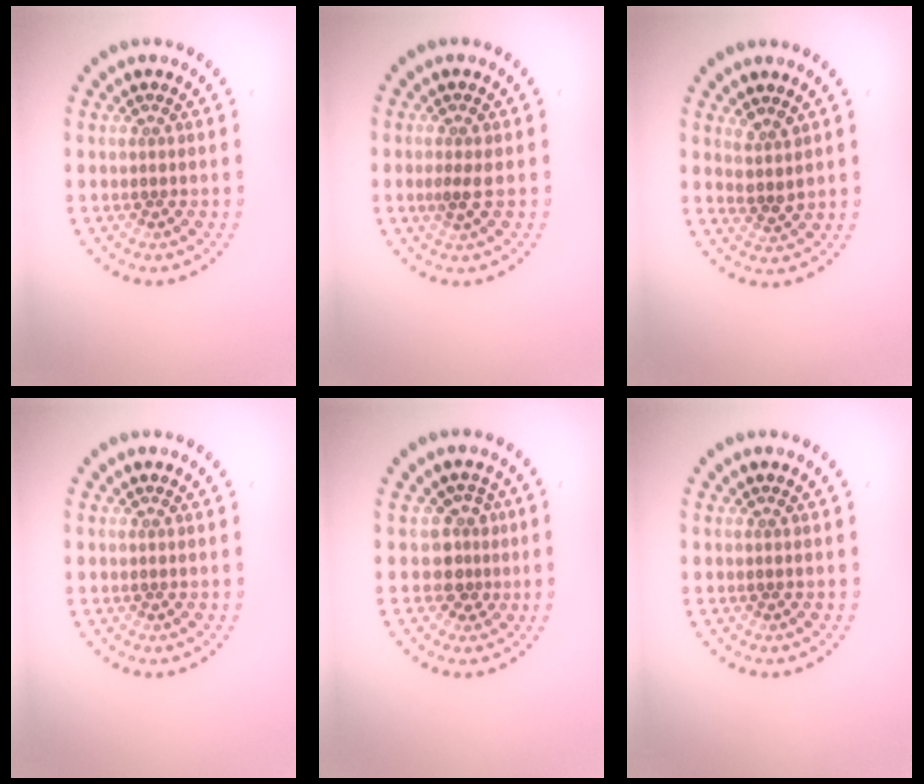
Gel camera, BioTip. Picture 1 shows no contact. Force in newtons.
{"total": 1.3, "press": 1.2, "slide": 0.5}
{"total": 1.7, "press": 1.4, "slide": 1.0}
{"total": 0.0}
{"total": 2.4, "press": 1.8, "slide": 1.6}
{"total": 0.0}